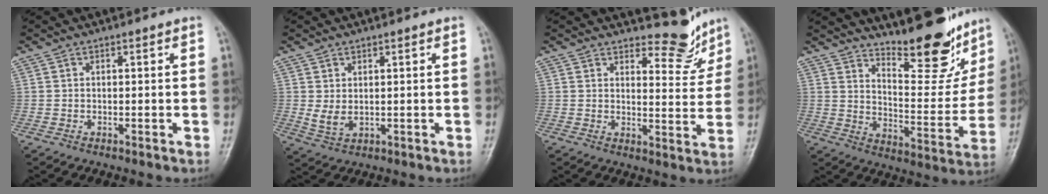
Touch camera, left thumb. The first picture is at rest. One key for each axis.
{"total": 3.6, "fx": 0.5, "fy": 2.2, "fz": 2.7, "tx": -0.050, "ty": -0.008, "tz": 0.017}
{"total": 6.8, "fx": 6.2, "fy": 2.5, "fz": 1.5, "tx": 0.005, "ty": -0.060, "tz": 0.082}
{"total": 17.0, "fx": 14.0, "fy": 5.0, "fz": 8.2, "tx": -0.073, "ty": -0.113, "tz": 0.204}